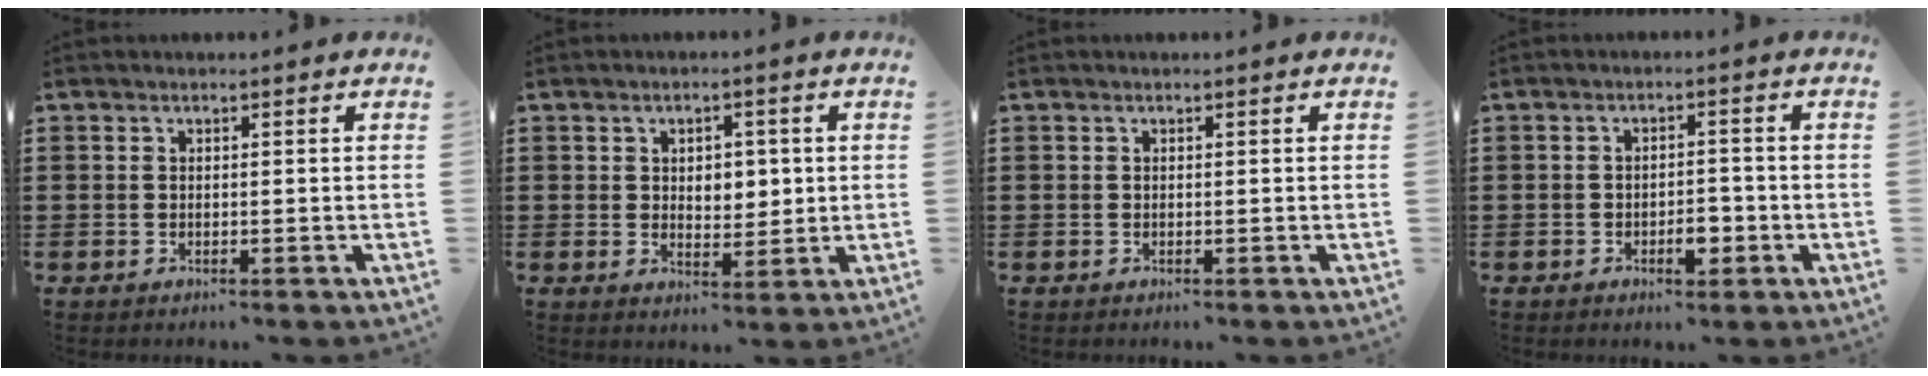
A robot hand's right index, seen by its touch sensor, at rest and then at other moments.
{"total": 3.8, "force": [0.7, 2.8, 2.6], "torque": [-0.042, 0.005, 0.007]}
{"total": 0.0}
{"total": 3.6, "force": [-1.5, 1.8, 2.8], "torque": [-0.049, 0.005, -0.026]}